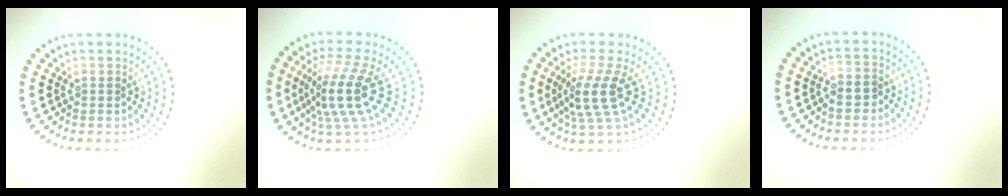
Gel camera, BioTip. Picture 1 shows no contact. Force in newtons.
{"total": 5.1, "press": 3.7, "slide": 3.5}
{"total": 4.0, "press": 2.9, "slide": 2.7}
{"total": 1.5, "press": 1.3, "slide": 0.7}